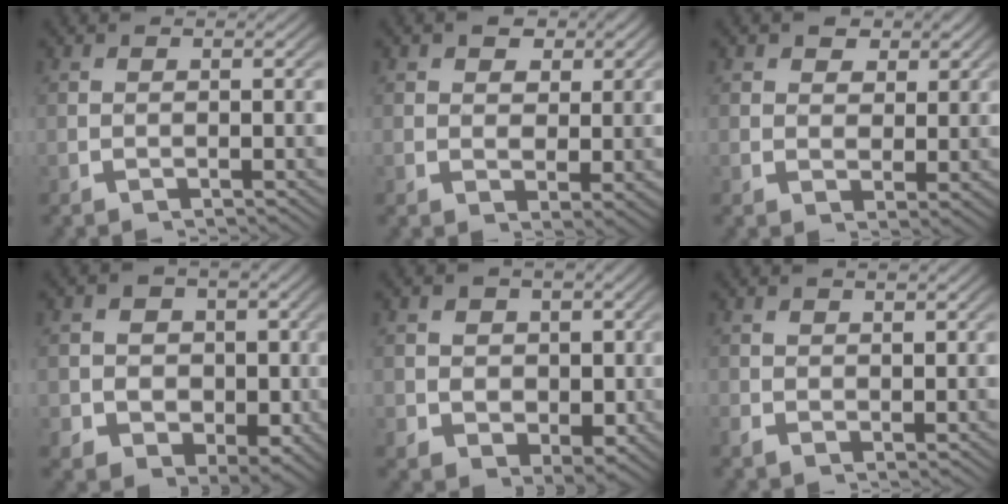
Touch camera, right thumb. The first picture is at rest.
{"total": 4.5, "force": [1.6, 3.4, 2.6], "torque": [-0.041, -0.023, 0.035]}
{"total": 4.1, "force": [1.8, 3.0, 2.0], "torque": [-0.032, -0.021, 0.039]}
{"total": 11.8, "force": [-0.6, 9.8, 6.5], "torque": [-0.127, -0.053, 0.001]}
{"total": 7.3, "force": [0.4, 6.1, 4.0], "torque": [-0.086, -0.048, 0.023]}
{"total": 1.1, "force": [0.4, 0.8, 0.5], "torque": [-0.015, -0.008, 0.015]}